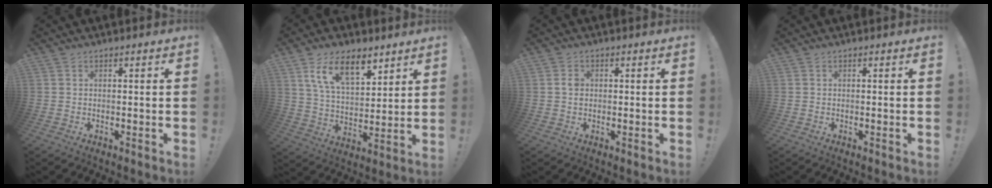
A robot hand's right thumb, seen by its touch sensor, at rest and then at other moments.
{"total": 14.0, "force": [8.5, 6.7, 8.9], "torque": [-0.149, -0.036, 0.155]}
{"total": 2.0, "force": [0.0, 1.6, 1.2], "torque": [-0.017, 0.004, -0.001]}
{"total": 0.0}